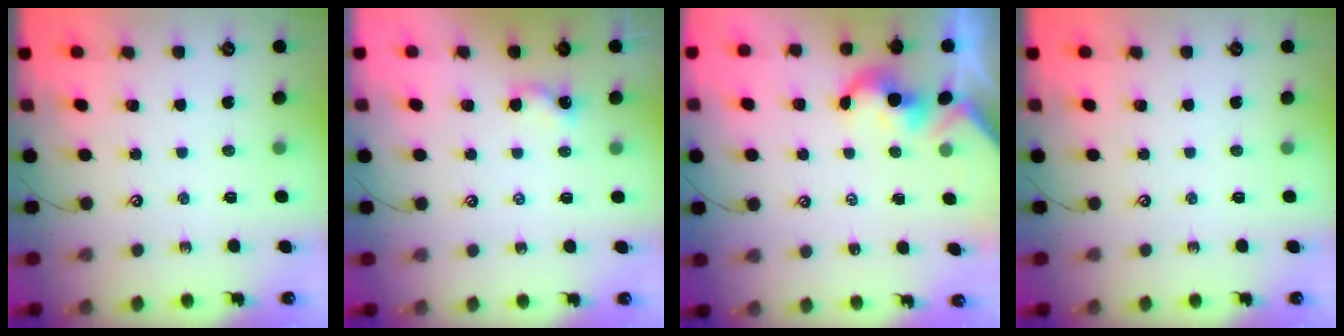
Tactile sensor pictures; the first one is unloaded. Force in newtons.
{"total": 1.7, "press": 1.6, "slide": 0.3}
{"total": 2.0, "press": 2.0, "slide": 0.2}
{"total": 0.0}